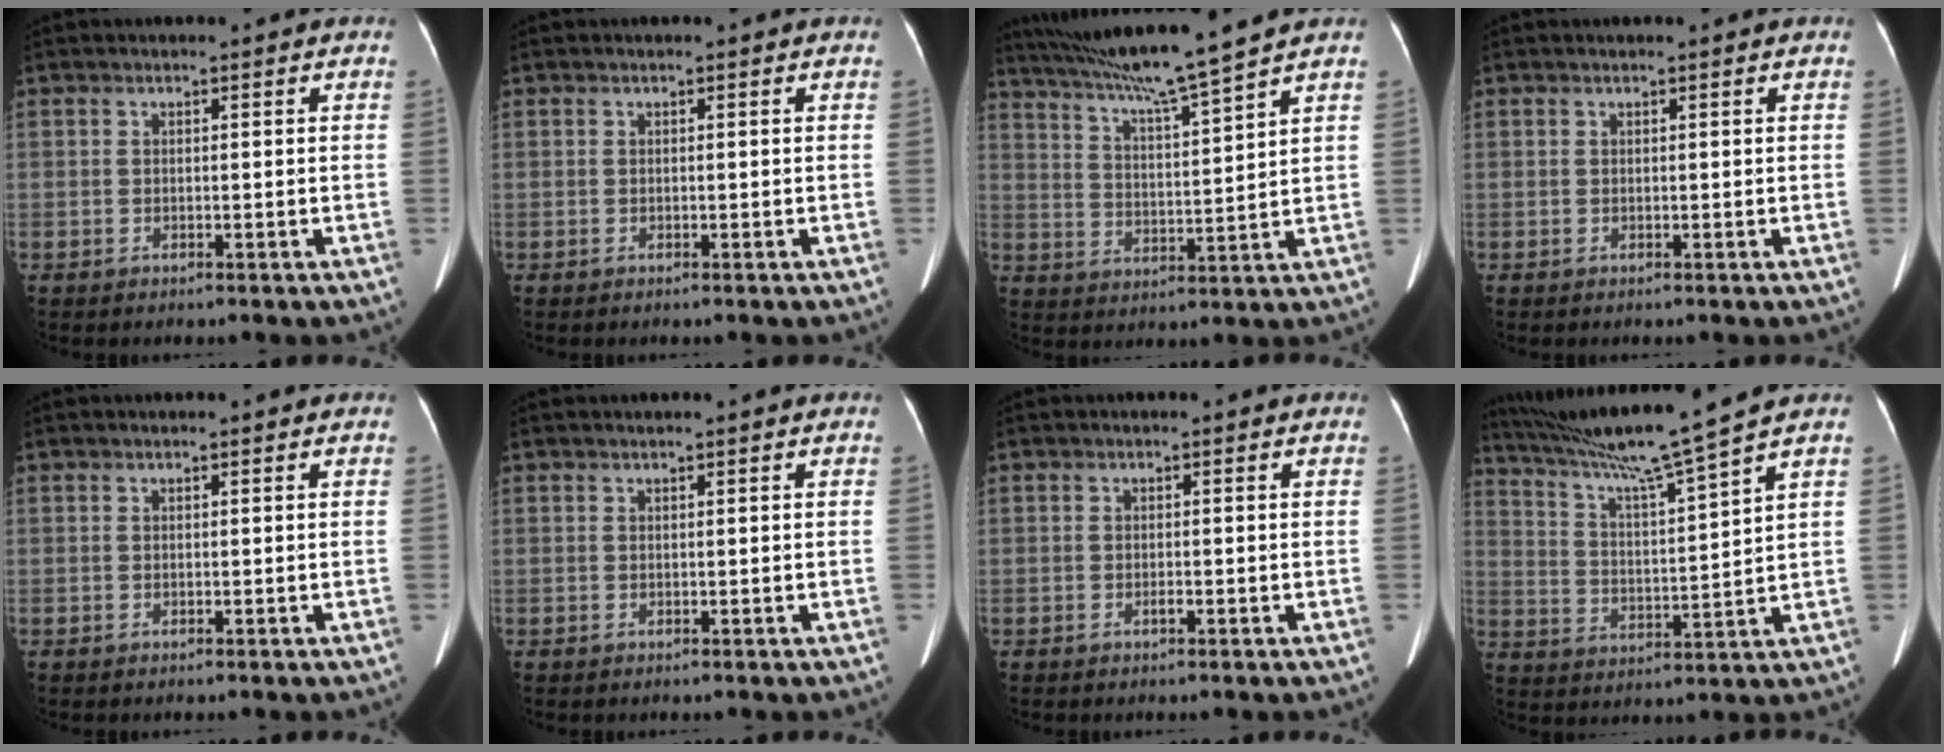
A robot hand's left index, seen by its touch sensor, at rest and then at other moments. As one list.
[{"total": 0.0}, {"total": 12.8, "force": [11.0, -2.0, 6.2], "torque": [-0.108, 0.000, 0.184]}, {"total": 0.5, "force": [0.5, 0.0, 0.2], "torque": [-0.001, 0.010, 0.006]}, {"total": 0.0}, {"total": 0.0}, {"total": 0.6, "force": [-0.5, 0.1, 0.3], "torque": [-0.009, -0.003, -0.007]}, {"total": 13.3, "force": [11.0, -2.9, 6.8], "torque": [-0.120, -0.009, 0.193]}]